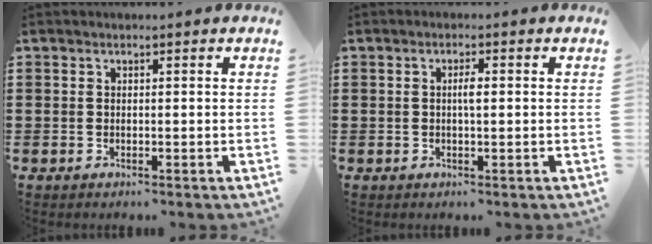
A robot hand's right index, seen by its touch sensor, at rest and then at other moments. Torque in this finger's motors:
{"motor_torque": [0.10, -0.09, 0.04, 0.01]}